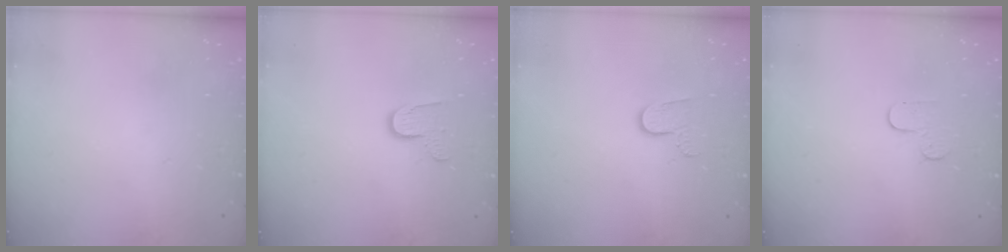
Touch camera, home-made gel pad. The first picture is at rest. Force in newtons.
{"total": 7.7, "press": 7.7, "slide": 0.3}
{"total": 6.2, "press": 6.2, "slide": 0.6}
{"total": 4.7, "press": 4.6, "slide": 0.5}